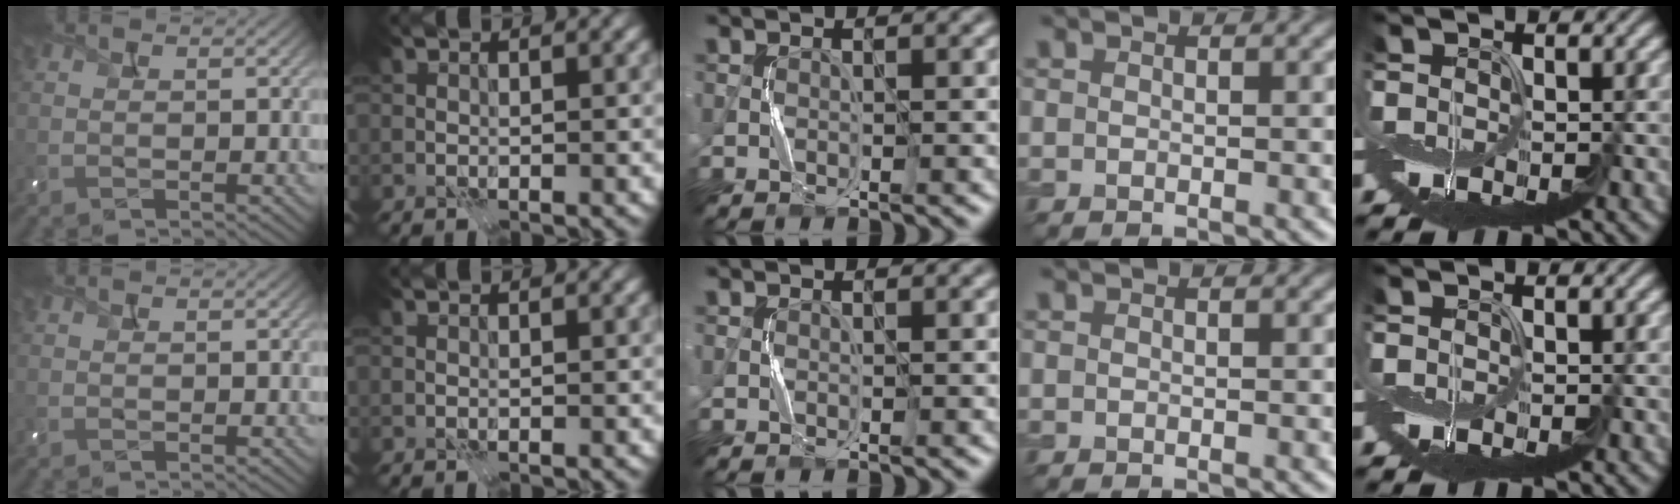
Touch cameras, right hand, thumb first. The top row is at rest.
{}